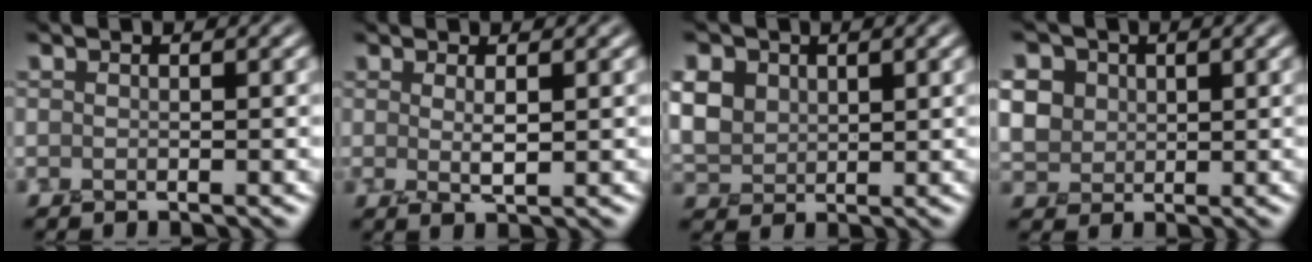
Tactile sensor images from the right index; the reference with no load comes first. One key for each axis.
{"total": 1.6, "fx": 0.5, "fy": 0.2, "fz": 1.5, "tx": -0.030, "ty": 0.000, "tz": 0.012}
{"total": 5.1, "fx": 2.7, "fy": 3.8, "fz": 2.0, "tx": -0.081, "ty": 0.024, "tz": 0.052}
{"total": 7.5, "fx": 3.3, "fy": 6.0, "fz": 3.0, "tx": -0.080, "ty": 0.036, "tz": 0.053}